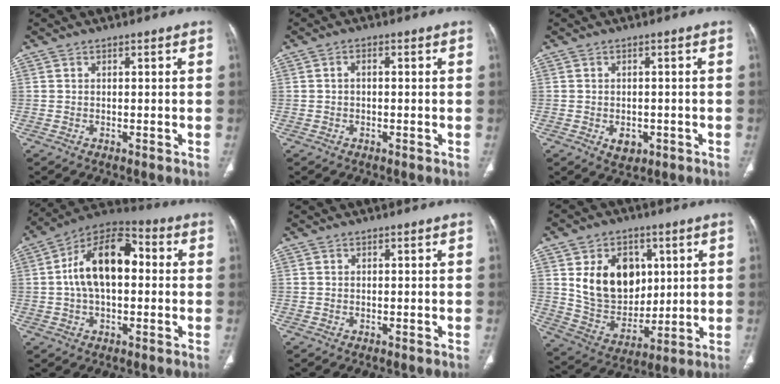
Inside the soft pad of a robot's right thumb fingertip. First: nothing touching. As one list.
[{"total": 1.3, "force": [0.0, 0.8, 1.0], "torque": [-0.014, 0.006, -0.003]}, {"total": 3.4, "force": [-1.2, 2.4, 2.1], "torque": [-0.020, 0.002, -0.008]}, {"total": 15.5, "force": [1.3, 8.8, 12.7], "torque": [-0.207, 0.037, 0.011]}, {"total": 0.0}, {"total": 16.0, "force": [4.4, 12.1, 9.5], "torque": [-0.109, -0.021, 0.096]}]